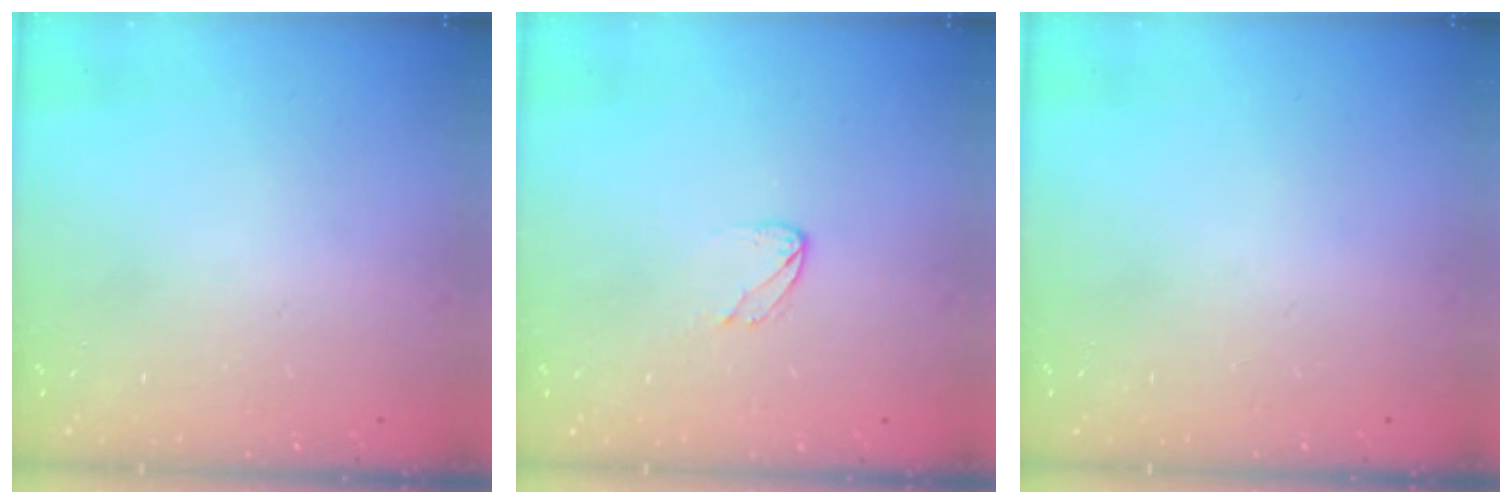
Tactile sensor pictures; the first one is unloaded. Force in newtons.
{"total": 3.8, "press": 3.8, "slide": 0.3}
{"total": 0.0}